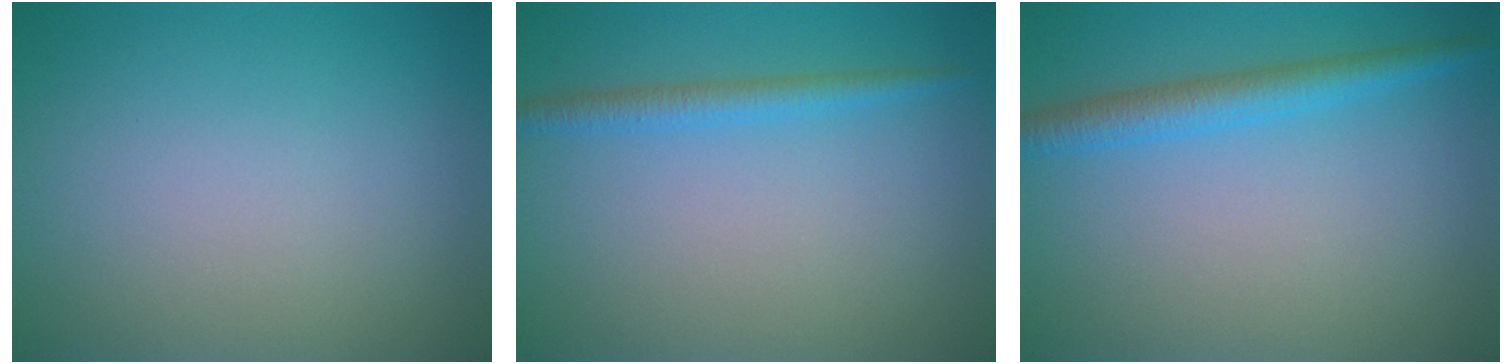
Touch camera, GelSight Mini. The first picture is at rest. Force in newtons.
{"total": 1.8, "press": 1.8, "slide": 0.1}
{"total": 2.9, "press": 2.9, "slide": 0.1}